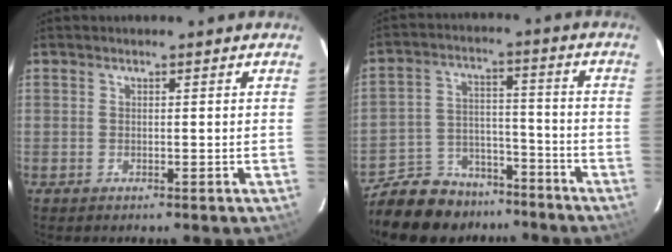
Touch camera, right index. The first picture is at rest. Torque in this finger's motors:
{"motor_torque": [-0.53, -0.83, -0.33, -0.19]}